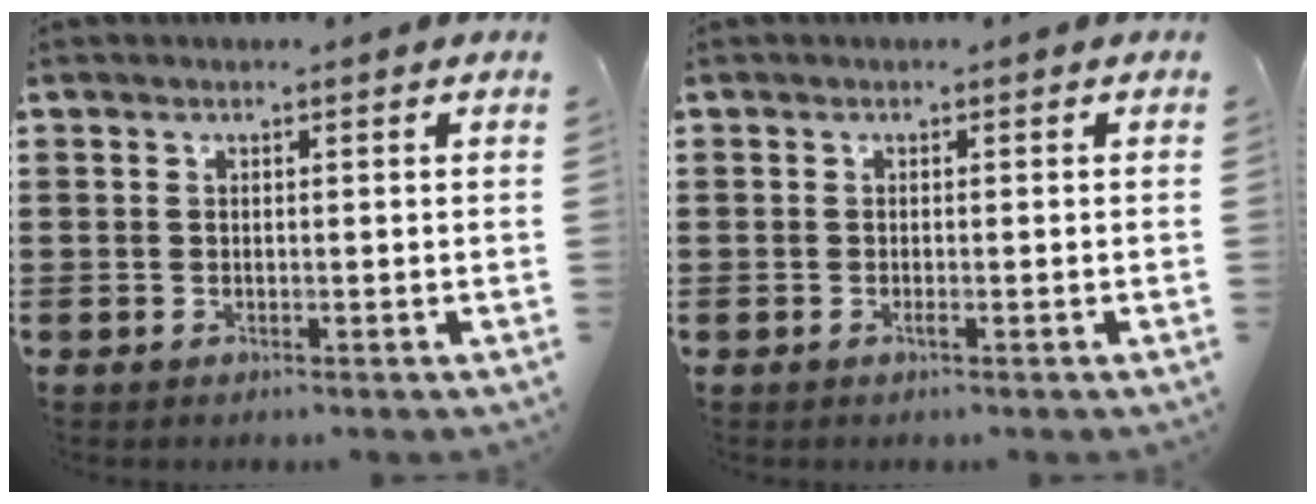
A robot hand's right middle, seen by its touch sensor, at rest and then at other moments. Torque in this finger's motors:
{"motor_torque": [0.52, -0.07, 0.01, 0.05]}